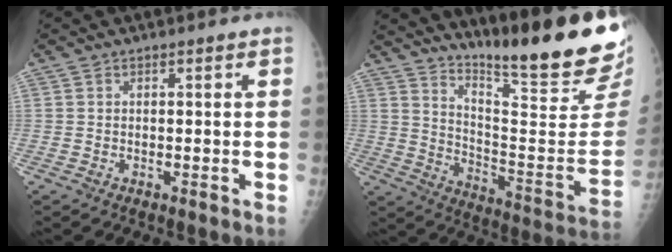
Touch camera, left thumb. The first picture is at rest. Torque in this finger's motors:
{"motor_torque": [0.28, 0.29, 1.17, -1.60, 0.05]}